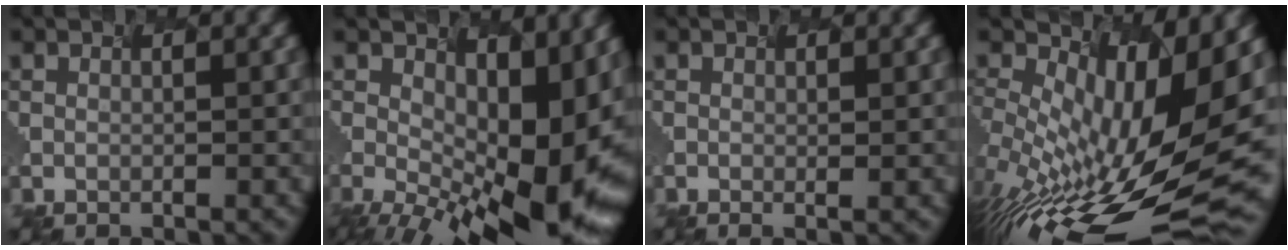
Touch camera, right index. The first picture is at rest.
{"total": 13.5, "force": [-1.7, 4.9, 12.4], "torque": [-0.188, -0.025, 0.026]}
{"total": 0.7, "force": [-0.3, -0.3, 0.5], "torque": [-0.011, -0.003, 0.003]}
{"total": 12.1, "force": [-0.9, 3.9, 11.4], "torque": [-0.229, -0.046, 0.043]}